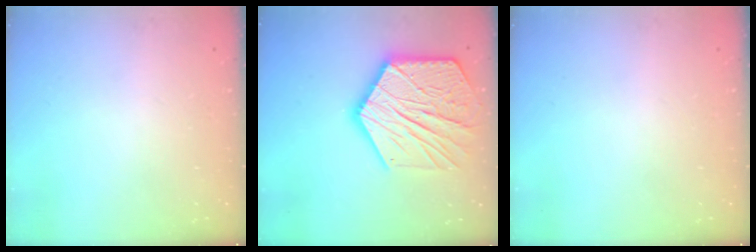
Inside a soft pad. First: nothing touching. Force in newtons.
{"total": 25.4, "press": 25.3, "slide": 2.1}
{"total": 0.0}